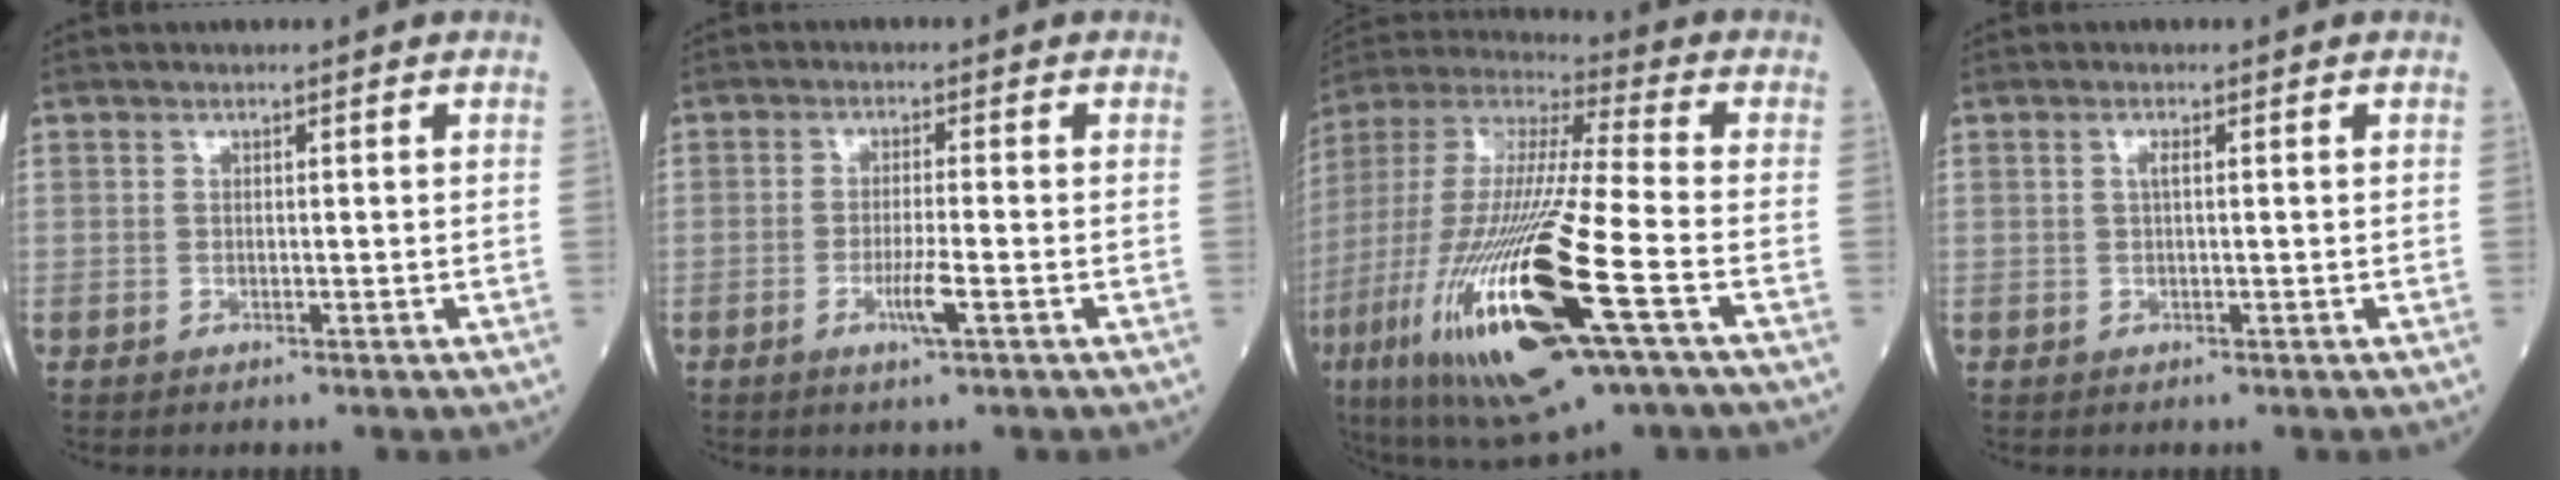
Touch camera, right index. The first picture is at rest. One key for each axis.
{"total": 3.8, "fx": -1.5, "fy": -0.2, "fz": 3.5, "tx": -0.067, "ty": -0.007, "tz": -0.030}
{"total": 28.9, "fx": -9.8, "fy": 4.3, "fz": 26.9, "tx": -0.595, "ty": -0.060, "tz": -0.176}
{"total": 0.9, "fx": 0.2, "fy": 0.1, "fz": 0.9, "tx": -0.020, "ty": 0.002, "tz": 0.001}